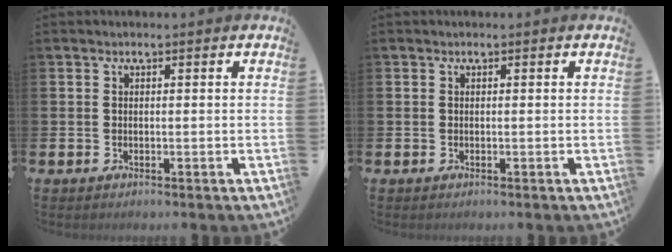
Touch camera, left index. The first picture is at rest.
{"total": 0.0}